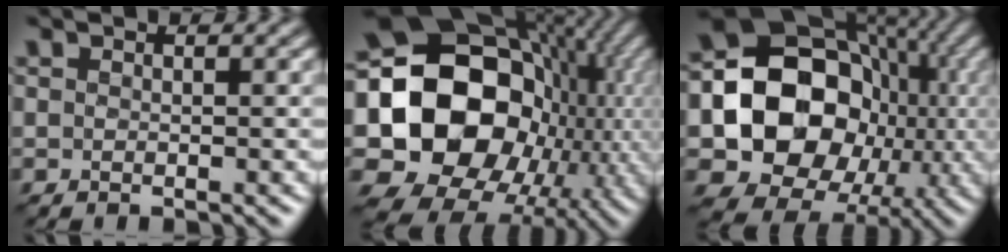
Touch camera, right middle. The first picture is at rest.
{"total": 19.6, "force": [0.1, 15.7, 11.8], "torque": [-0.231, -0.011, 0.018]}
{"total": 14.5, "force": [-1.6, 11.9, 8.0], "torque": [-0.126, -0.010, -0.037]}